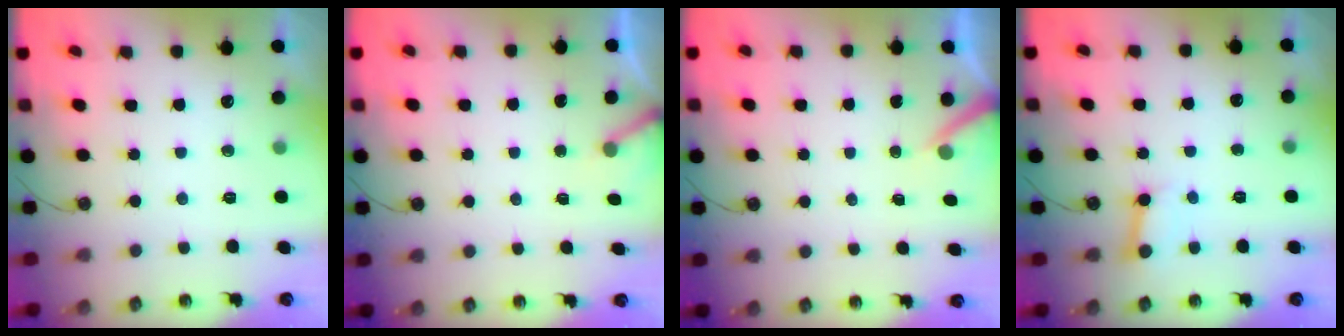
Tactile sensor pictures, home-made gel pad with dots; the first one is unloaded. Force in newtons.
{"total": 3.0, "press": 3.0, "slide": 0.2}
{"total": 4.3, "press": 4.3, "slide": 0.2}
{"total": 3.1, "press": 3.1, "slide": 0.1}